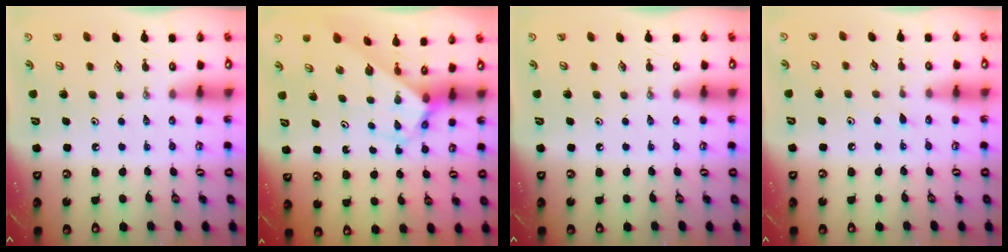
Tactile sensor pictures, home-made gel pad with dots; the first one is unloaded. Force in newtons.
{"total": 2.7, "press": 2.7, "slide": 0.2}
{"total": 0.0}
{"total": 6.0, "press": 6.0, "slide": 0.4}